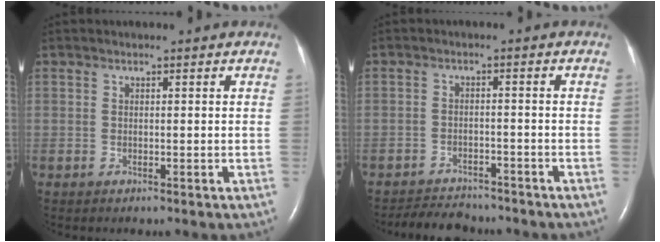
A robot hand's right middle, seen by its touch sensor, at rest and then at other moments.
{"total": 6.0, "force": [-5.7, 1.5, 0.9], "torque": [-0.017, -0.009, -0.088]}